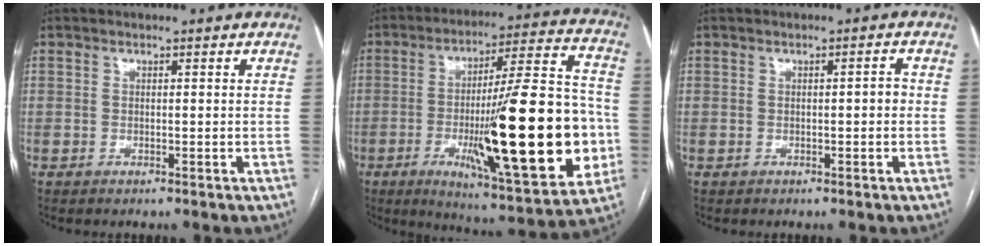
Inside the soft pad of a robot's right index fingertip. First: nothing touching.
{"total": 27.8, "force": [-5.4, 3.9, 26.9], "torque": [-0.375, -0.007, -0.076]}
{"total": 1.2, "force": [-0.2, 0.2, 1.1], "torque": [-0.015, 0.002, -0.002]}